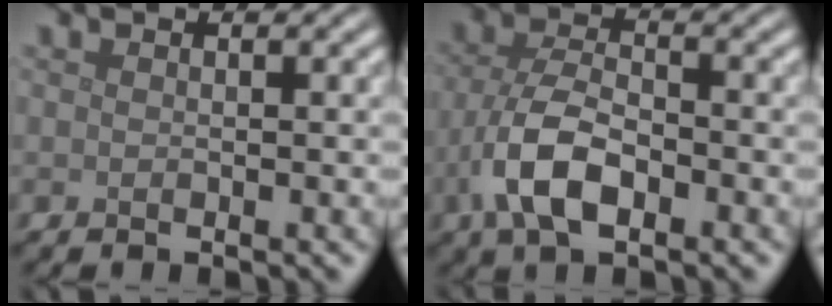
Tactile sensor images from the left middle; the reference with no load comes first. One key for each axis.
{"total": 5.9, "fx": -2.4, "fy": 2.8, "fz": 4.6, "tx": -0.096, "ty": -0.001, "tz": -0.053}